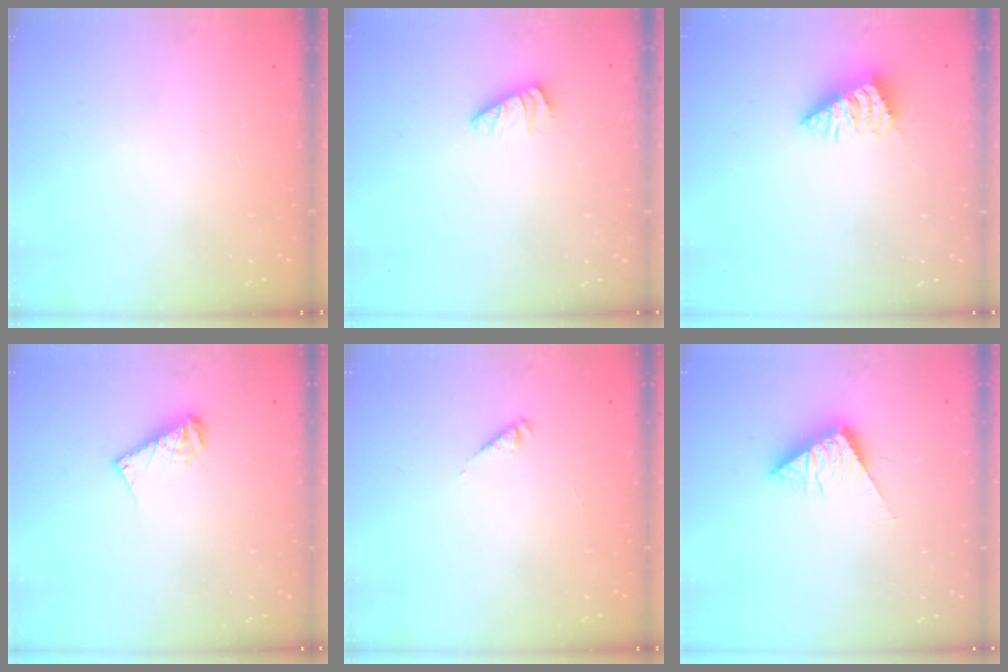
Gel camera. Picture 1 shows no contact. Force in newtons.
{"total": 1.3, "press": 1.3, "slide": 0.2}
{"total": 2.1, "press": 2.1, "slide": 0.3}
{"total": 7.7, "press": 7.7, "slide": 0.5}
{"total": 2.5, "press": 2.5, "slide": 0.5}
{"total": 8.0, "press": 8.0, "slide": 0.3}